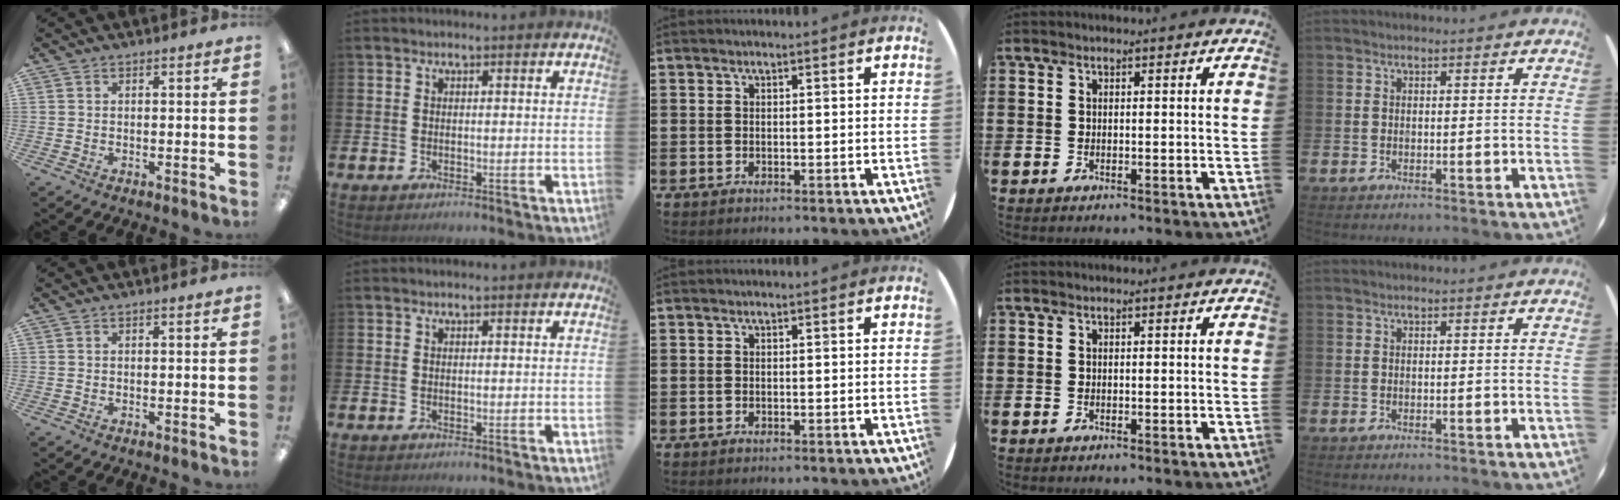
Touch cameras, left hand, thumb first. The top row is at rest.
{}